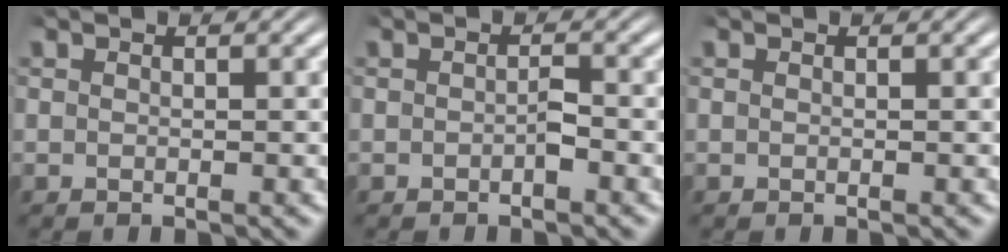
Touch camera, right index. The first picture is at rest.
{"total": 0.9, "force": [-0.7, -0.1, 0.6], "torque": [-0.009, -0.003, -0.009]}
{"total": 0.0}